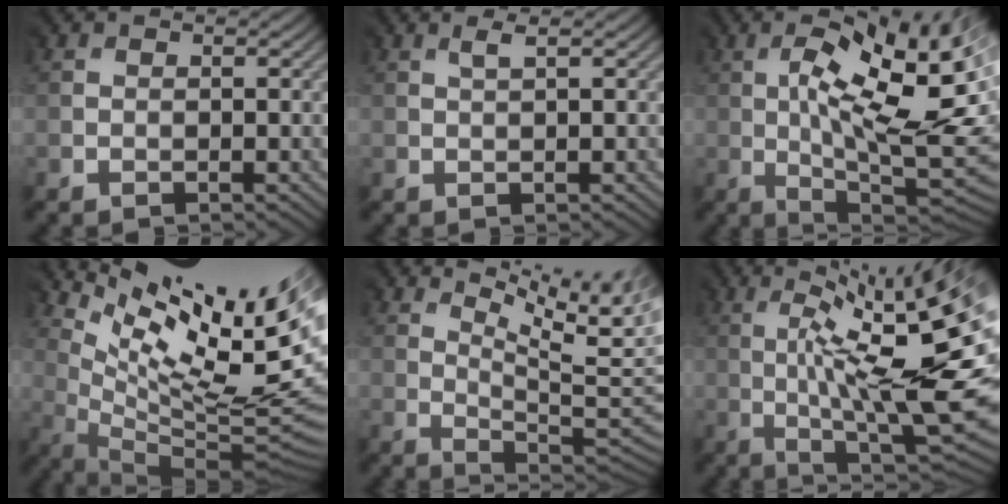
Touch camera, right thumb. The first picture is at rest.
{"total": 0.8, "force": [0.4, -0.1, 0.7], "torque": [-0.010, 0.001, 0.014]}
{"total": 16.6, "force": [1.7, 5.8, 15.4], "torque": [-0.221, 0.013, 0.027]}
{"total": 16.8, "force": [7.9, 5.1, 13.9], "torque": [-0.196, 0.010, 0.142]}
{"total": 11.0, "force": [5.1, 3.1, 9.3], "torque": [-0.141, 0.010, 0.085]}
{"total": 15.4, "force": [0.1, 2.3, 15.3], "torque": [-0.232, 0.007, 0.036]}